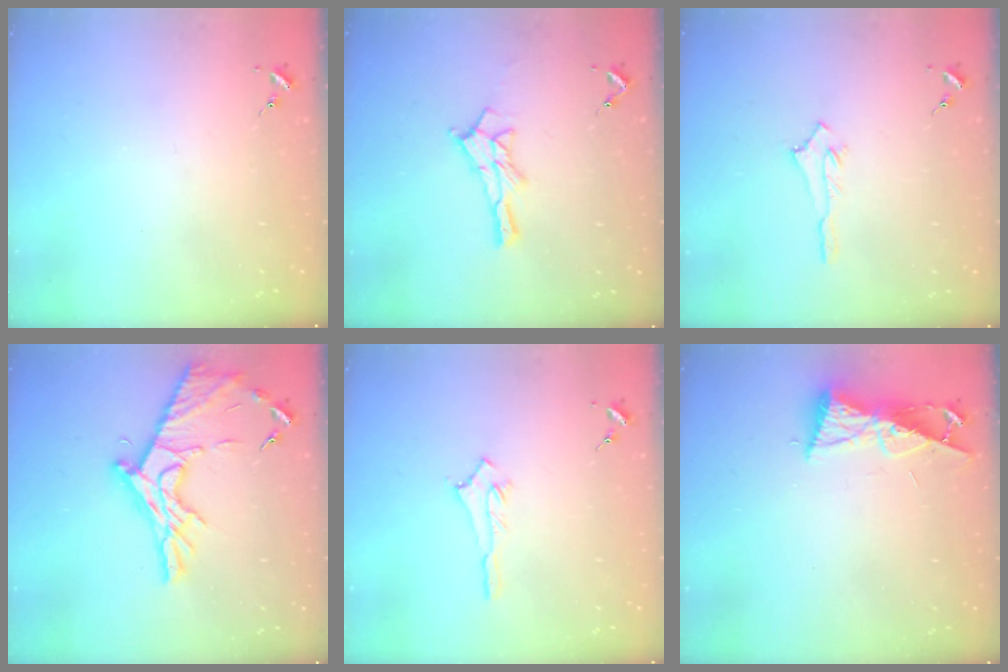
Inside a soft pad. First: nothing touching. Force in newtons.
{"total": 10.1, "press": 10.1, "slide": 0.4}
{"total": 2.5, "press": 2.5, "slide": 0.4}
{"total": 18.4, "press": 18.3, "slide": 1.1}
{"total": 3.5, "press": 3.5, "slide": 0.4}
{"total": 8.3, "press": 8.3, "slide": 0.8}